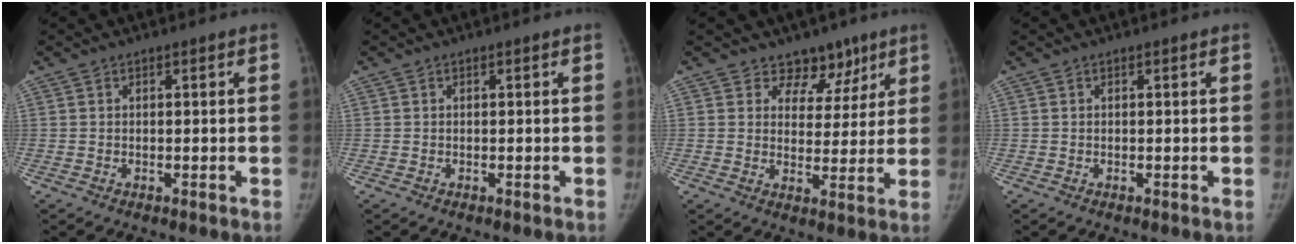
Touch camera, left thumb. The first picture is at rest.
{"total": 0.0}
{"total": 6.9, "force": [5.0, 4.7, 1.4], "torque": [0.027, -0.028, 0.075]}
{"total": 0.0}